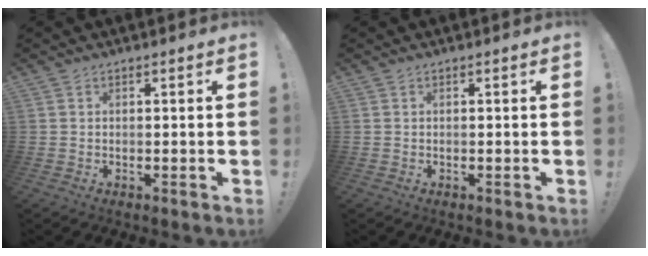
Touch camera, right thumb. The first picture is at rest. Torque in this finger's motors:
{"motor_torque": [0.00, 0.00, 0.00, 0.00, 0.00]}